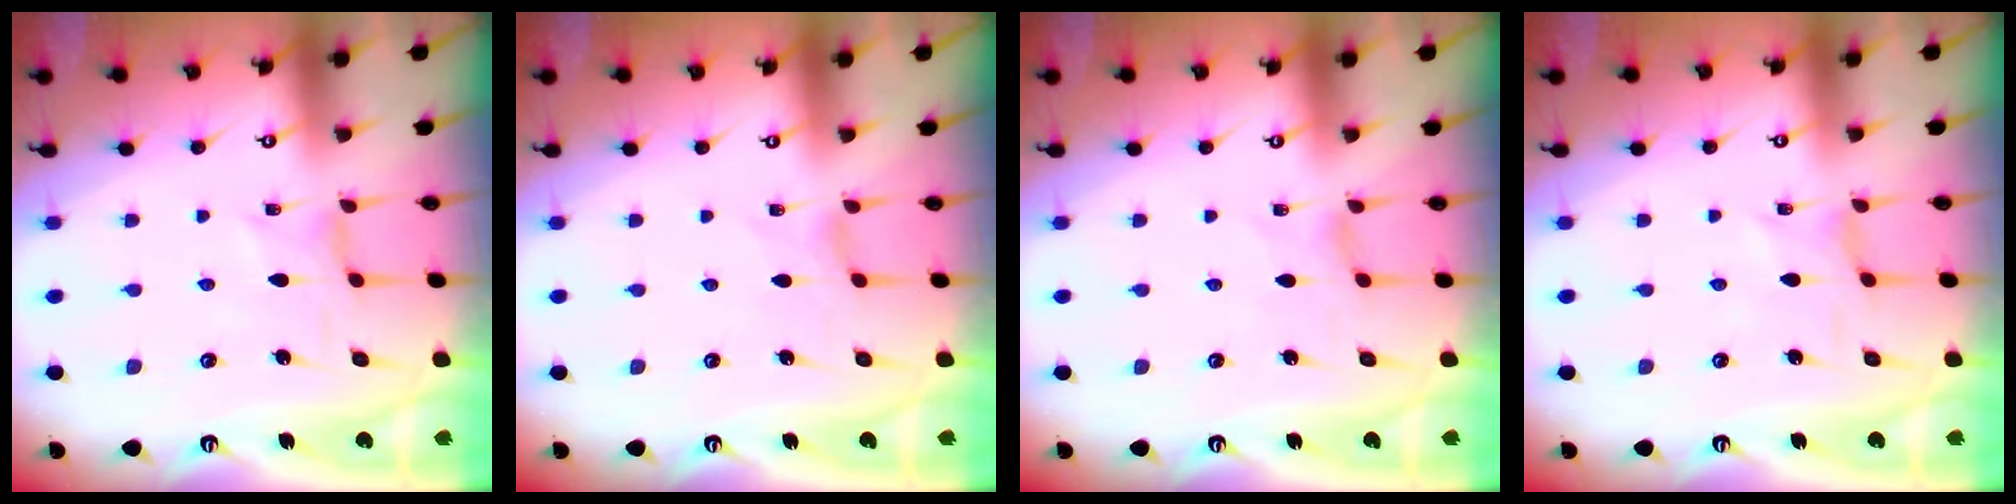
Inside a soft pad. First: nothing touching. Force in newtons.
{"total": 0.0}
{"total": 0.6, "press": 0.6, "slide": 0.2}
{"total": 0.6, "press": 0.6, "slide": 0.1}